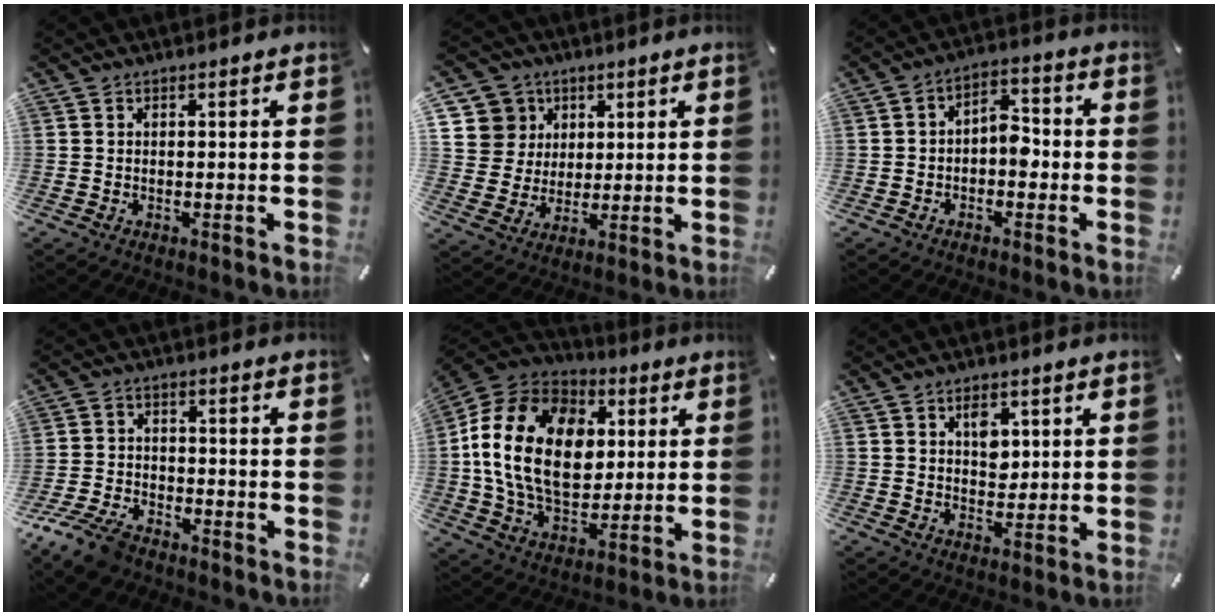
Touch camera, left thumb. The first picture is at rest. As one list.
[{"total": 9.5, "force": [3.8, 8.6, 0.9], "torque": [-0.025, -0.022, 0.078]}, {"total": 5.4, "force": [-1.9, 3.4, 3.8], "torque": [-0.056, 0.015, -0.037]}, {"total": 8.3, "force": [-6.4, 3.8, 3.7], "torque": [-0.084, 0.024, -0.123]}, {"total": 21.4, "force": [2.5, 15.6, 14.5], "torque": [-0.288, 0.014, 0.042]}, {"total": 4.7, "force": [1.8, 3.4, 2.6], "torque": [-0.018, -0.009, 0.024]}]